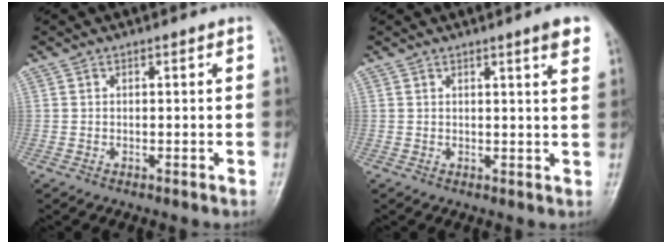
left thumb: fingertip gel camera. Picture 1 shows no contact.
{"total": 4.3, "force": [2.7, 0.0, 3.3], "torque": [-0.039, -0.013, 0.034]}